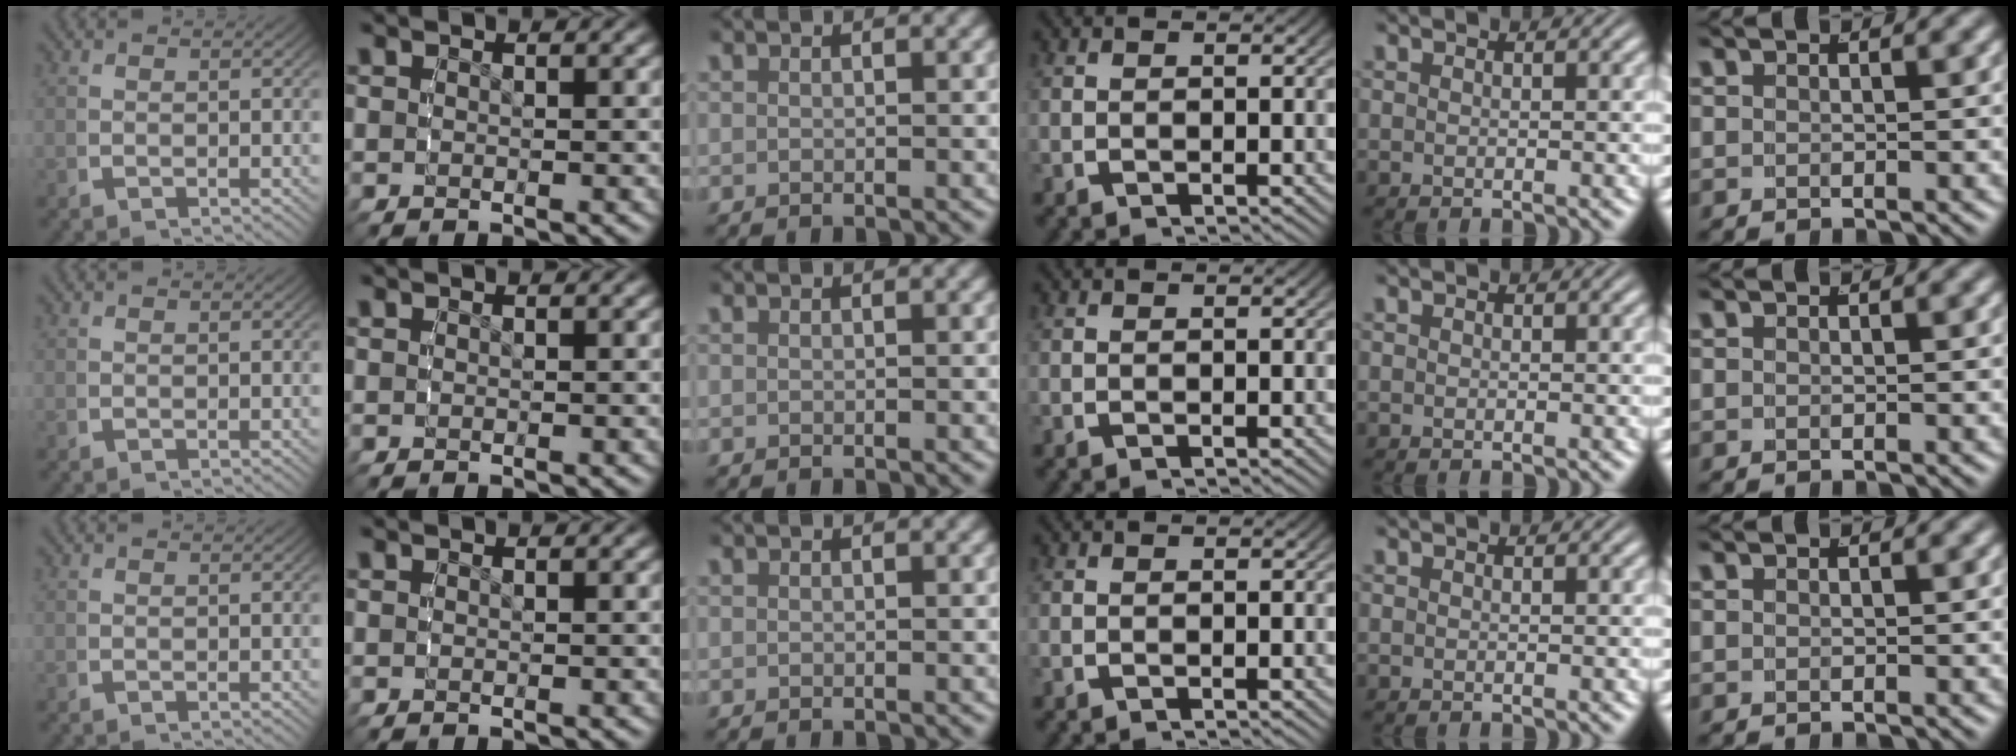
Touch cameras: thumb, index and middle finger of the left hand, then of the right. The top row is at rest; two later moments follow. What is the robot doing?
{"motion": "reach", "object": "photo album"}